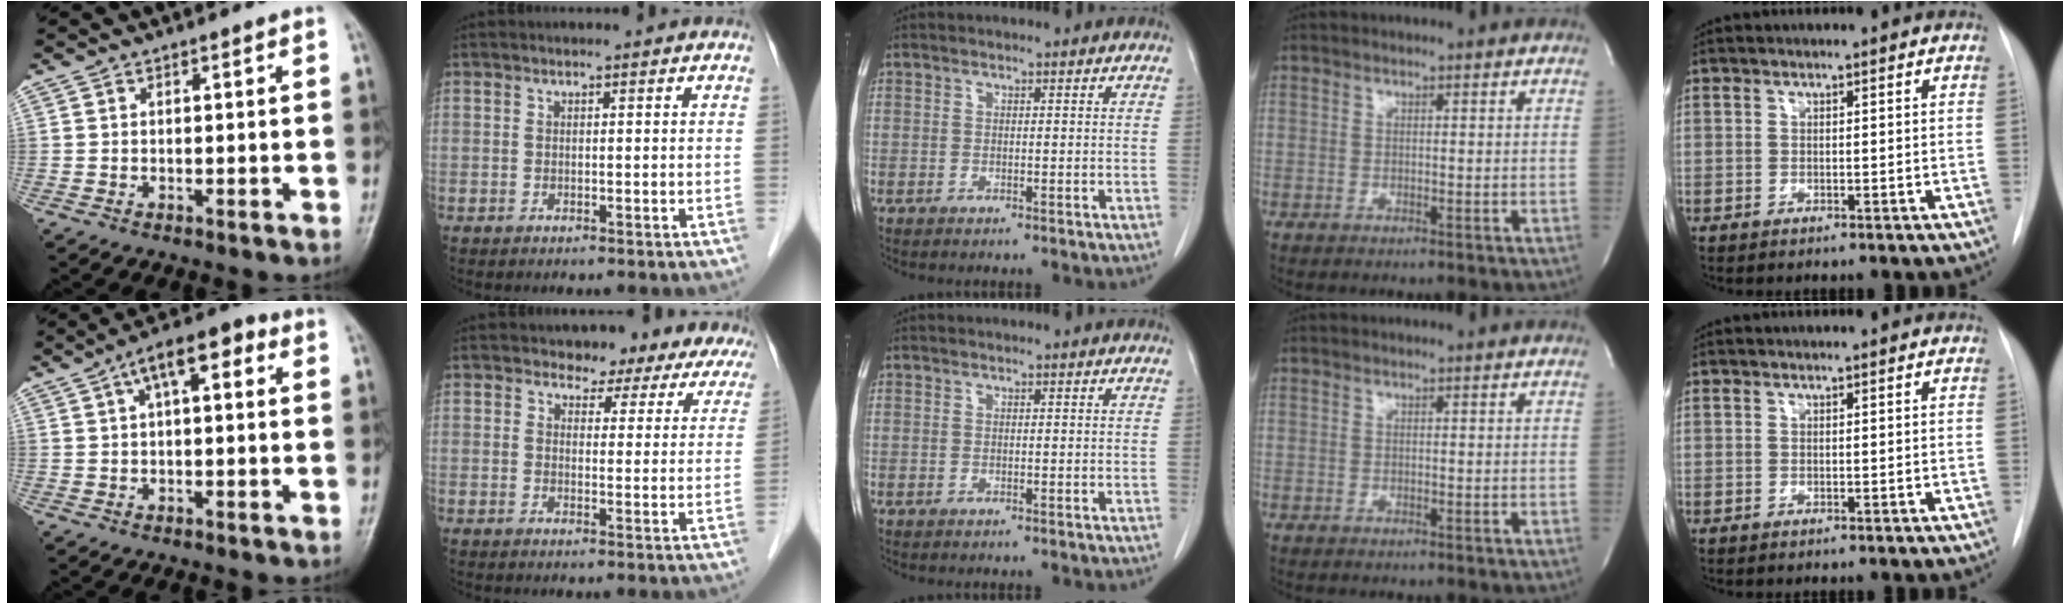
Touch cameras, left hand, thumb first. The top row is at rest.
{"thumb": {"total": 8.5, "force": [2.7, 3.7, 7.1], "torque": [-0.103, 0.030, 0.032]}, "index": {"total": 10.9, "force": [10.0, 3.9, 1.9], "torque": [0.006, -0.010, 0.087]}}